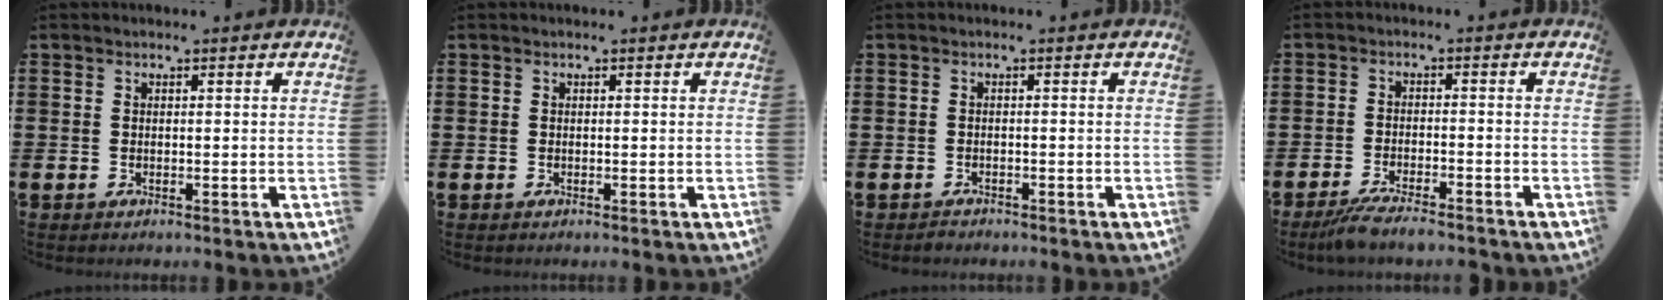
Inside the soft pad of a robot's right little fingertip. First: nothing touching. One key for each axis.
{"total": 0.0}
{"total": 0.6, "fx": -0.6, "fy": 0.2, "fz": 0.0, "tx": -0.002, "ty": -0.001, "tz": -0.012}
{"total": 3.6, "fx": -3.1, "fy": 0.0, "fz": 1.8, "tx": -0.035, "ty": -0.006, "tz": -0.060}